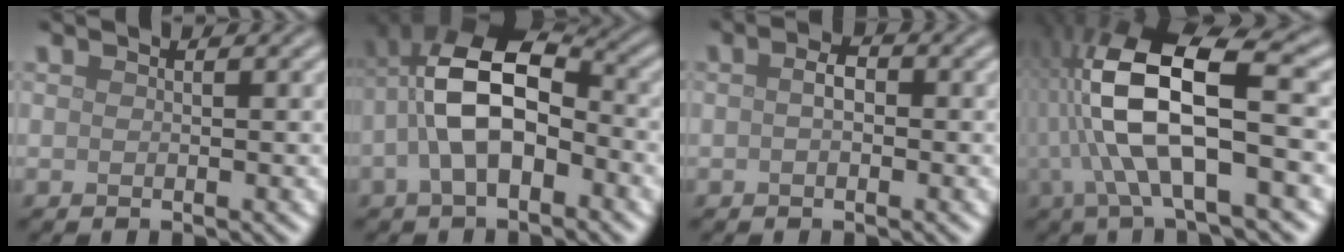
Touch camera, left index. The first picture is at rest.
{"total": 9.5, "force": [-1.1, 5.0, 8.0], "torque": [-0.163, 0.027, -0.029]}
{"total": 1.6, "force": [0.0, 0.9, 1.4], "torque": [-0.025, 0.006, -0.005]}
{"total": 11.7, "force": [-0.5, 3.6, 11.1], "torque": [-0.221, 0.019, -0.011]}